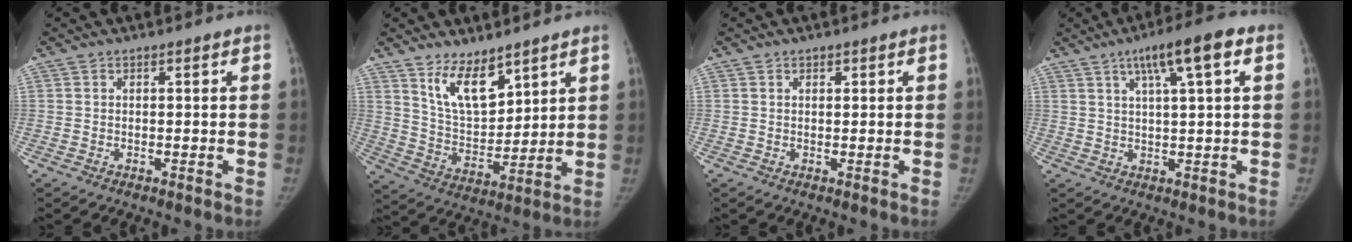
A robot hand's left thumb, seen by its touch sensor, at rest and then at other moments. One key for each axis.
{"total": 10.3, "fx": 7.1, "fy": 4.6, "fz": 5.8, "tx": -0.074, "ty": -0.063, "tz": 0.144}
{"total": 0.6, "fx": 0.3, "fy": 0.4, "fz": 0.2, "tx": 0.001, "ty": -0.002, "tz": 0.004}
{"total": 9.4, "fx": 4.2, "fy": 1.3, "fz": 8.3, "tx": -0.135, "ty": 0.006, "tz": 0.064}